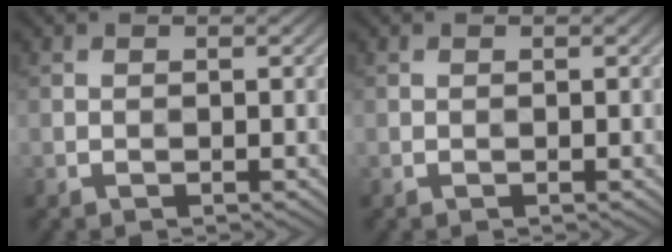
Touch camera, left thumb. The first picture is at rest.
{"total": 0.0}